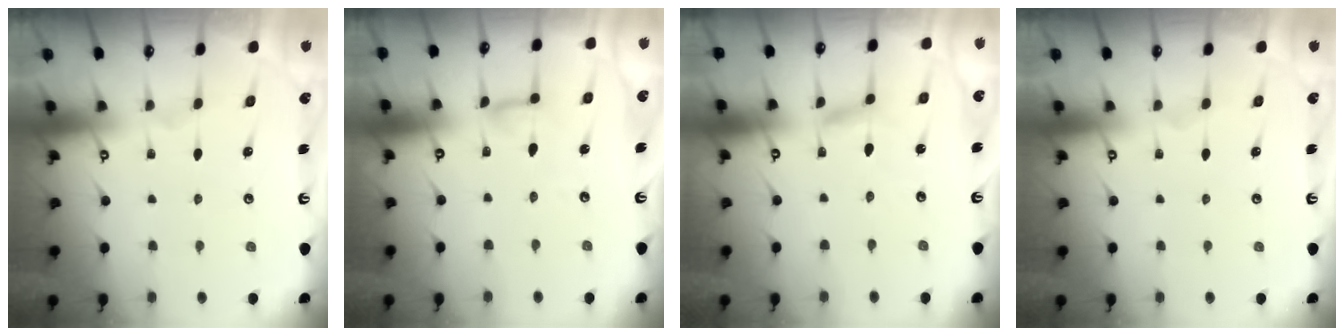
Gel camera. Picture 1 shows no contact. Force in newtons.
{"total": 5.7, "press": 5.7, "slide": 0.2}
{"total": 2.3, "press": 2.3, "slide": 0.1}
{"total": 0.0}